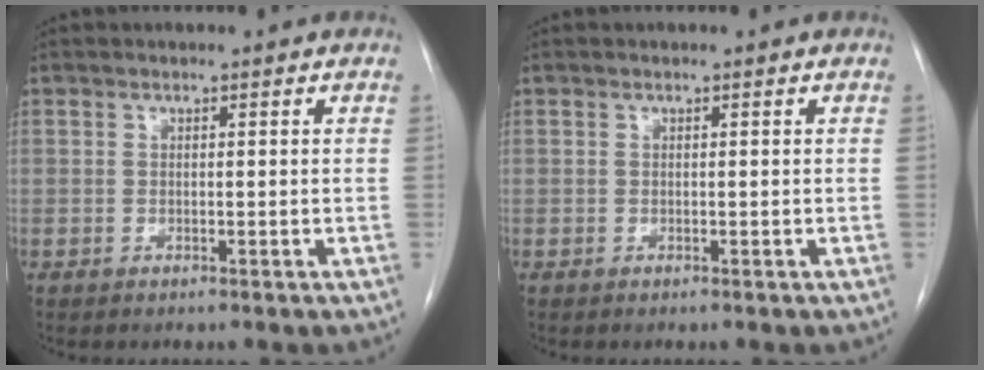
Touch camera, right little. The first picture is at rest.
{"total": 0.0}